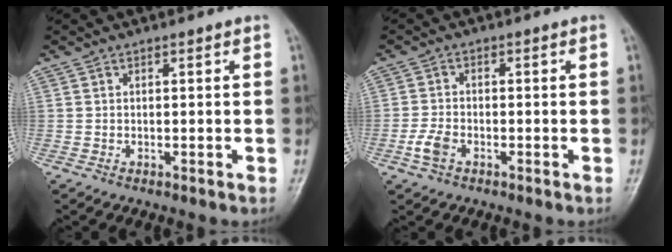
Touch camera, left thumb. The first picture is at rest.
{"total": 3.6, "force": [-1.6, 2.2, 2.3], "torque": [-0.052, 0.006, -0.035]}